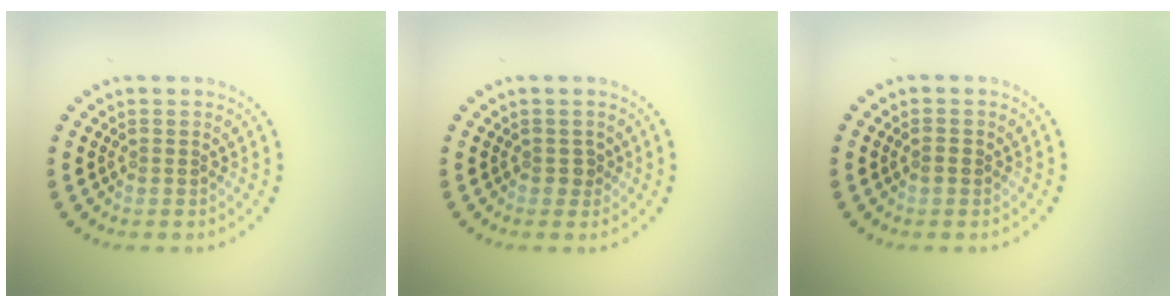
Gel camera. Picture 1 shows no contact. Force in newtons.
{"total": 1.0, "press": 0.9, "slide": 0.5}
{"total": 0.5, "press": 0.5, "slide": 0.2}